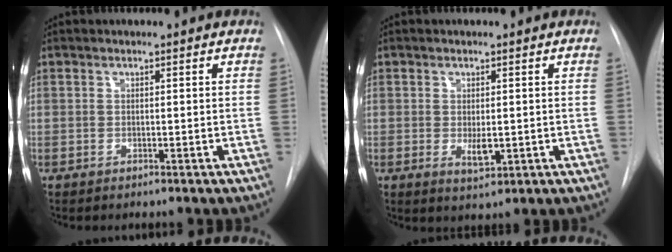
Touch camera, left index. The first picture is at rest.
{"total": 2.8, "force": [-0.3, 1.2, 2.5], "torque": [-0.044, -0.007, 0.002]}